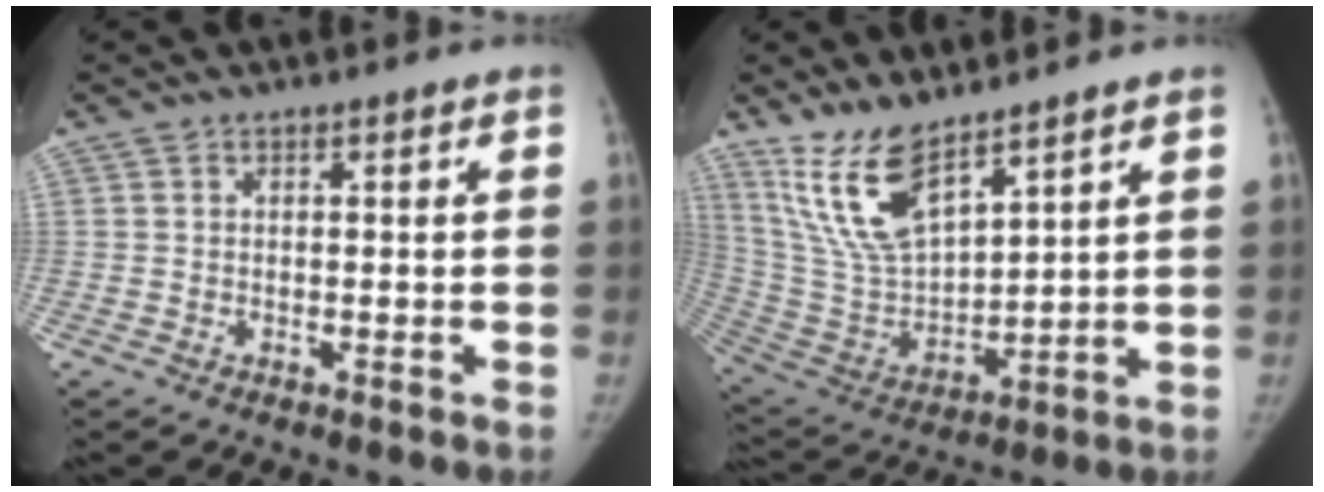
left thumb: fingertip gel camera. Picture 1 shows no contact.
{"total": 13.6, "force": [9.7, 4.9, 8.2], "torque": [-0.136, -0.055, 0.213]}